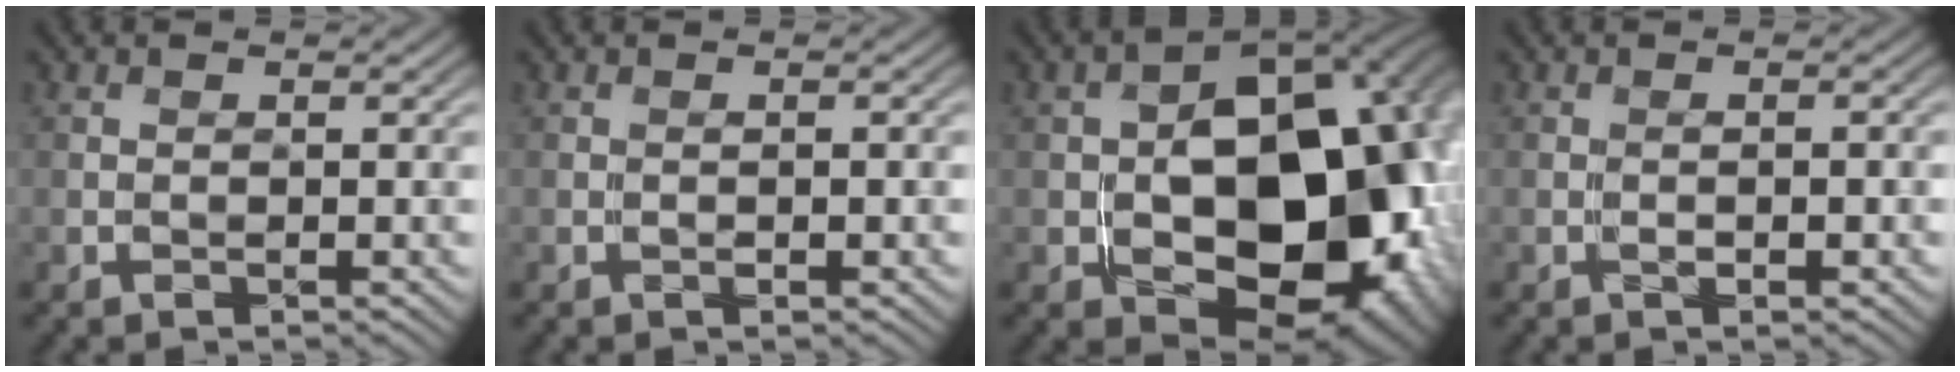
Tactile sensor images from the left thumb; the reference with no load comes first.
{"total": 0.5, "force": [-0.2, 0.1, 0.5], "torque": [-0.007, 0.001, -0.003]}
{"total": 19.3, "force": [-2.2, 12.4, 14.6], "torque": [-0.169, -0.026, -0.020]}
{"total": 0.8, "force": [-0.3, 0.0, 0.7], "torque": [-0.013, 0.001, -0.005]}